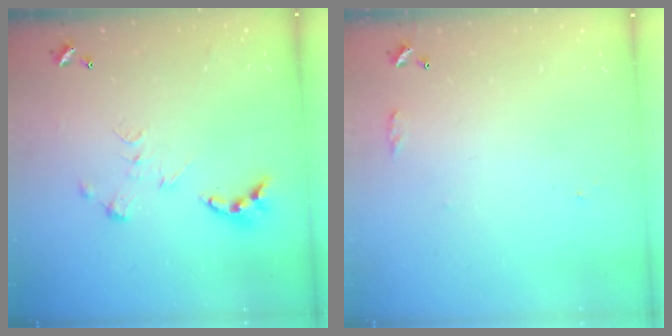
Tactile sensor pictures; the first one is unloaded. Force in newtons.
{"total": 6.3, "press": 6.3, "slide": 0.8}